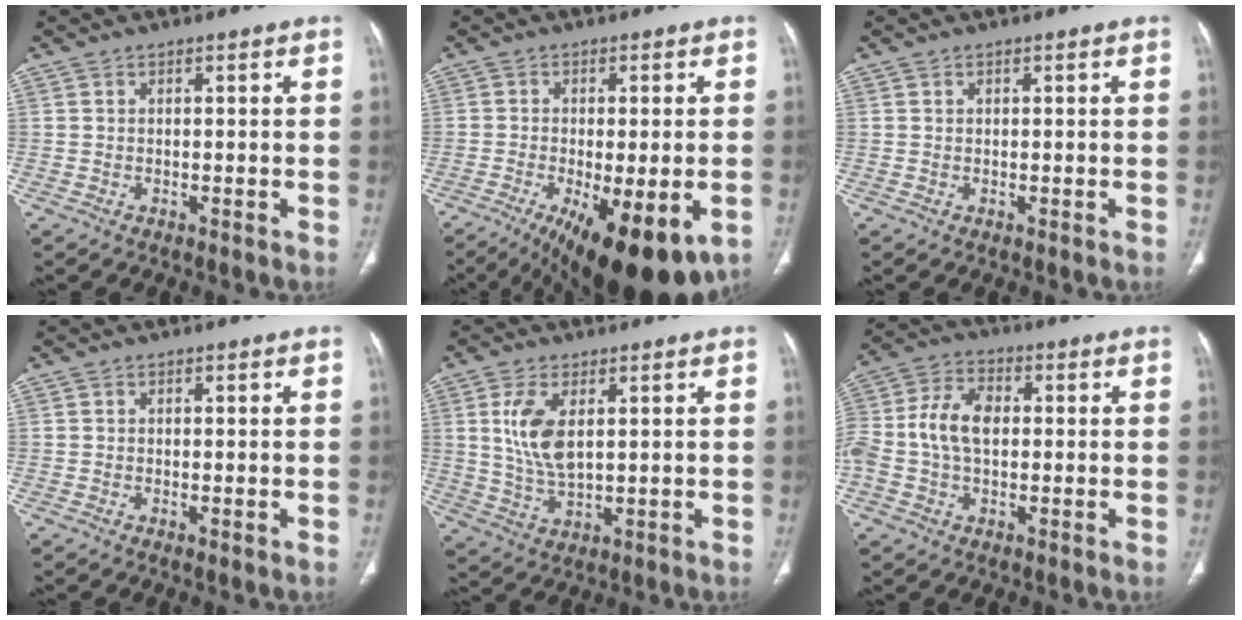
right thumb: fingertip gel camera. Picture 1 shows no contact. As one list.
[{"total": 17.4, "force": [-7.8, 6.1, 14.4], "torque": [-0.196, -0.018, -0.106]}, {"total": 0.0}, {"total": 0.7, "force": [-0.2, 0.2, 0.7], "torque": [-0.017, -0.004, -0.003]}, {"total": 8.6, "force": [2.3, 4.2, 7.1], "torque": [-0.142, -0.012, 0.052]}, {"total": 11.3, "force": [0.2, 7.7, 8.3], "torque": [-0.169, 0.028, -0.003]}]